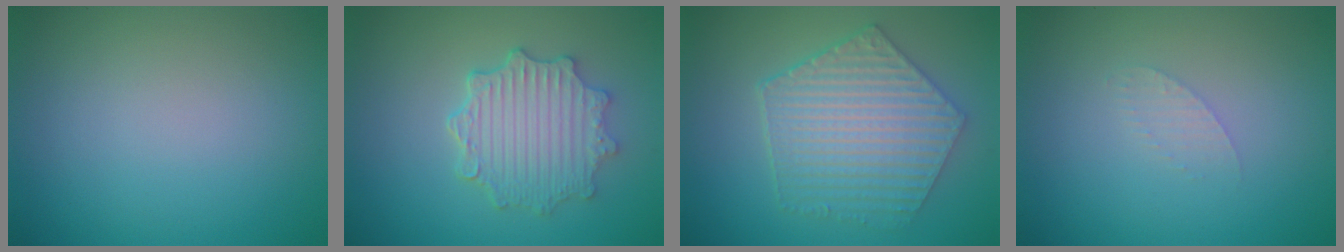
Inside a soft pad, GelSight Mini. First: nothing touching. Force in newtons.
{"total": 4.9, "press": 3.8, "slide": 3.0}
{"total": 6.1, "press": 4.9, "slide": 3.6}
{"total": 1.0, "press": 1.0, "slide": 0.1}